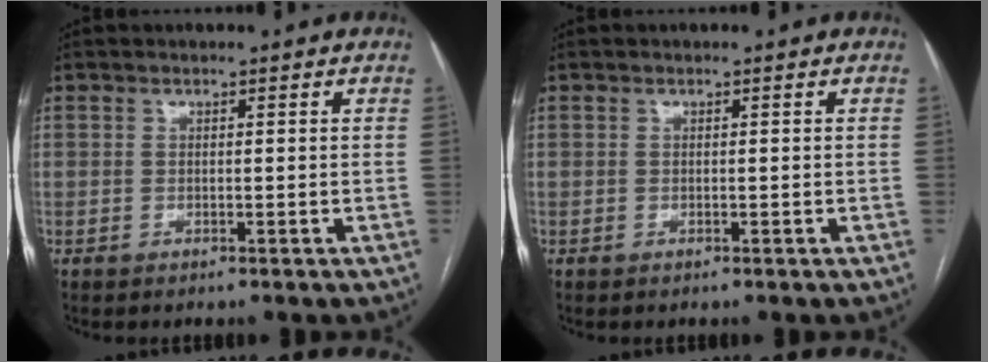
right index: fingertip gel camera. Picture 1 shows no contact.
{"total": 0.0}